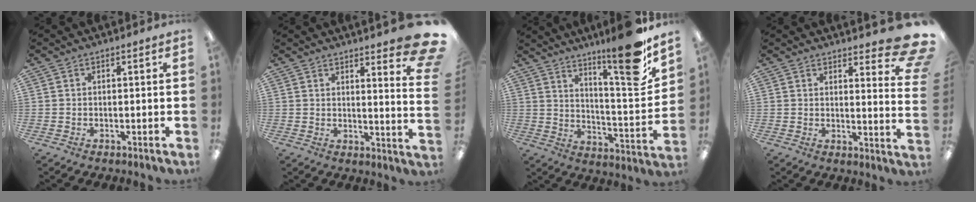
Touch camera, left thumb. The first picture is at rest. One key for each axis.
{"total": 9.0, "fx": 6.5, "fy": 1.6, "fz": 6.0, "tx": -0.082, "ty": -0.055, "tz": 0.111}
{"total": 16.5, "fx": 12.3, "fy": 2.4, "fz": 10.8, "tx": -0.154, "ty": -0.095, "tz": 0.190}
{"total": 9.7, "fx": 6.8, "fy": 2.9, "fz": 6.3, "tx": -0.070, "ty": -0.052, "tz": 0.115}